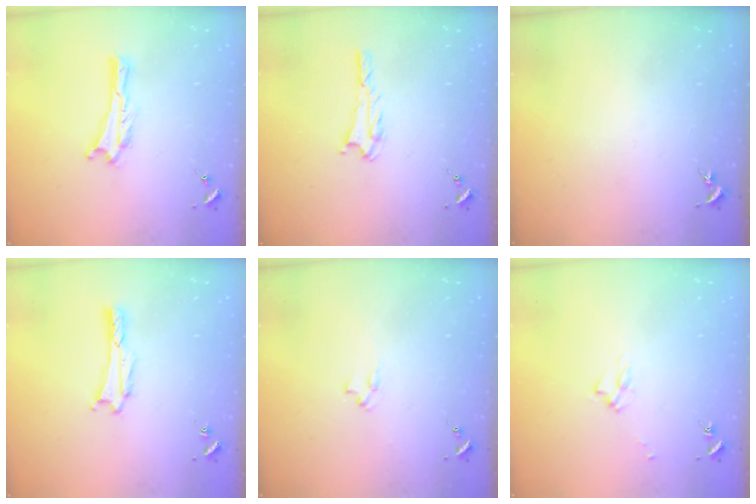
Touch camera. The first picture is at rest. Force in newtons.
{"total": 1.8, "press": 1.8, "slide": 0.2}
{"total": 0.0}
{"total": 1.6, "press": 1.6, "slide": 0.2}
{"total": 1.3, "press": 1.3, "slide": 0.3}
{"total": 2.5, "press": 2.5, "slide": 0.4}